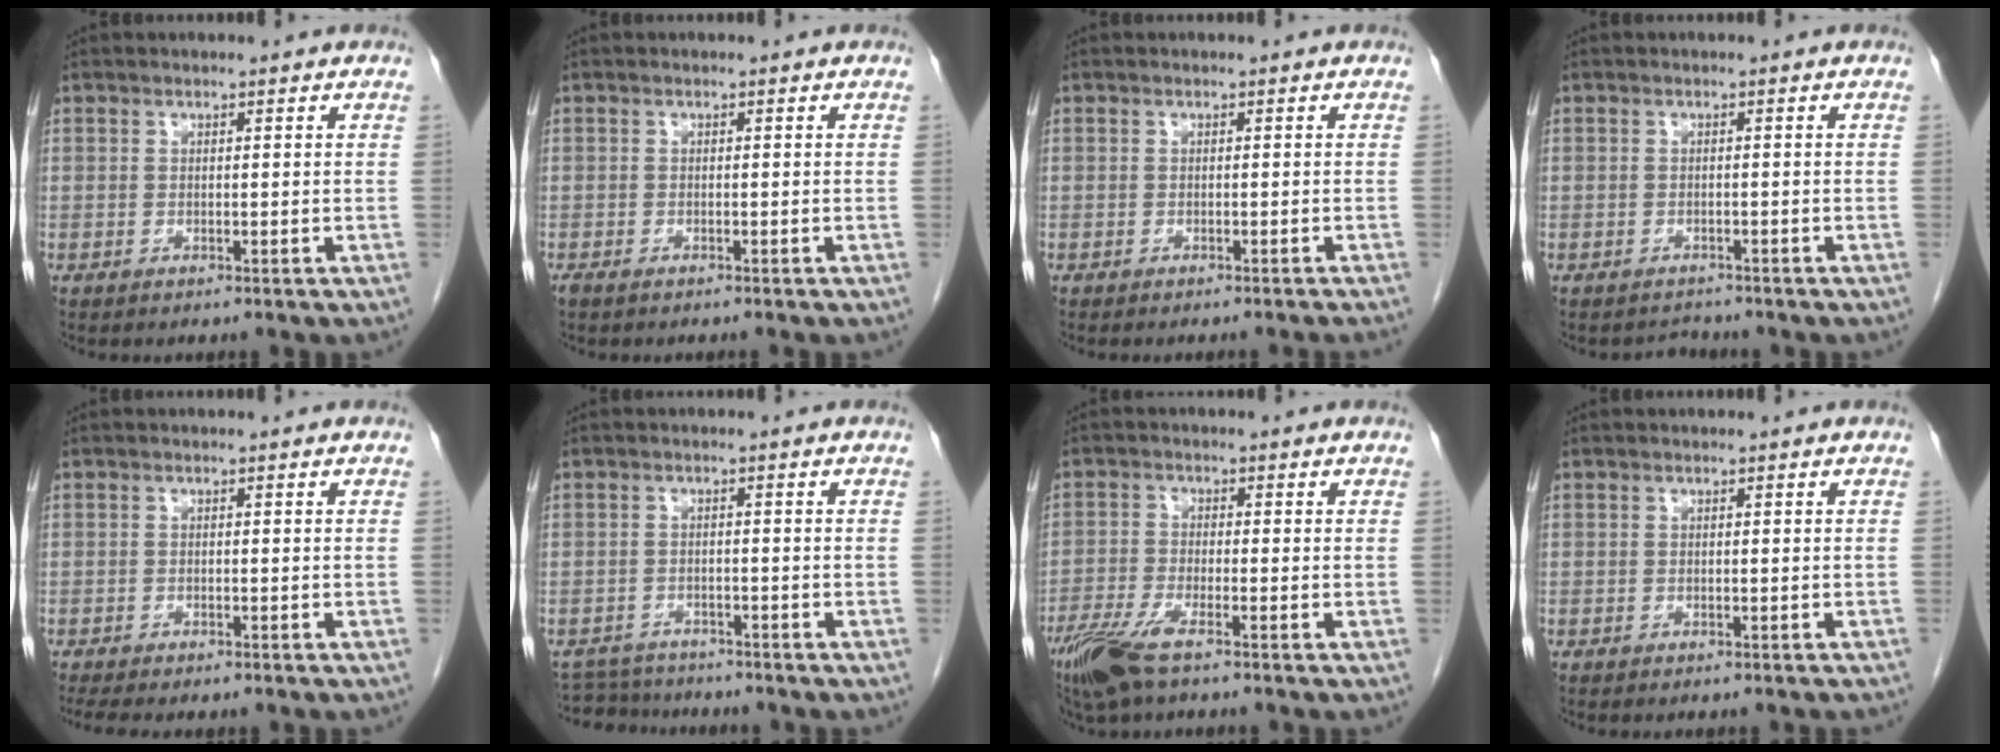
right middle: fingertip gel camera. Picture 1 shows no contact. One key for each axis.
{"total": 1.3, "fx": -1.0, "fy": 0.3, "fz": 0.7, "tx": -0.014, "ty": -0.003, "tz": -0.014}
{"total": 2.9, "fx": -2.6, "fy": -0.5, "fz": 1.2, "tx": -0.011, "ty": 0.004, "tz": -0.032}
{"total": 1.5, "fx": -1.3, "fy": 0.4, "fz": -0.5, "tx": 0.001, "ty": -0.007, "tz": -0.020}
{"total": 5.6, "fx": -4.6, "fy": 1.5, "fz": 2.9, "tx": -0.039, "ty": -0.010, "tz": -0.063}
{"total": 5.7, "fx": -5.5, "fy": 1.4, "fz": 0.1, "tx": 0.001, "ty": 0.002, "tz": -0.087}
{"total": 6.6, "fx": -4.4, "fy": 1.0, "fz": 4.7, "tx": -0.103, "ty": -0.014, "tz": -0.087}
{"total": 2.4, "fx": -2.2, "fy": 0.4, "fz": 1.0, "tx": -0.014, "ty": -0.002, "tz": -0.025}